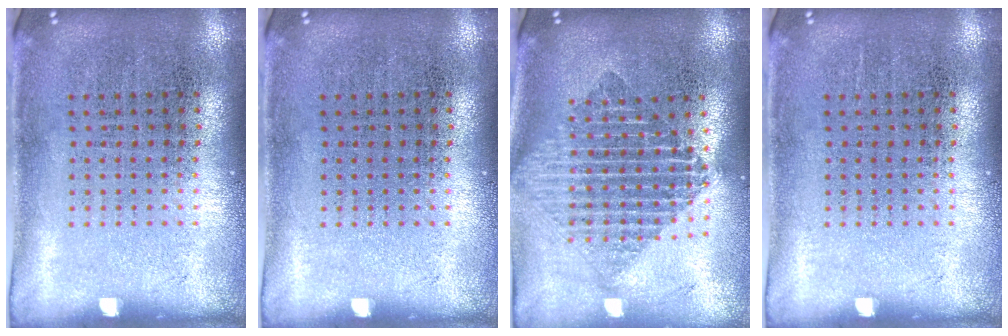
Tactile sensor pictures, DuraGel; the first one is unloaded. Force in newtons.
{"total": 0.0}
{"total": 1.9, "press": 1.6, "slide": 1.1}
{"total": 0.0}